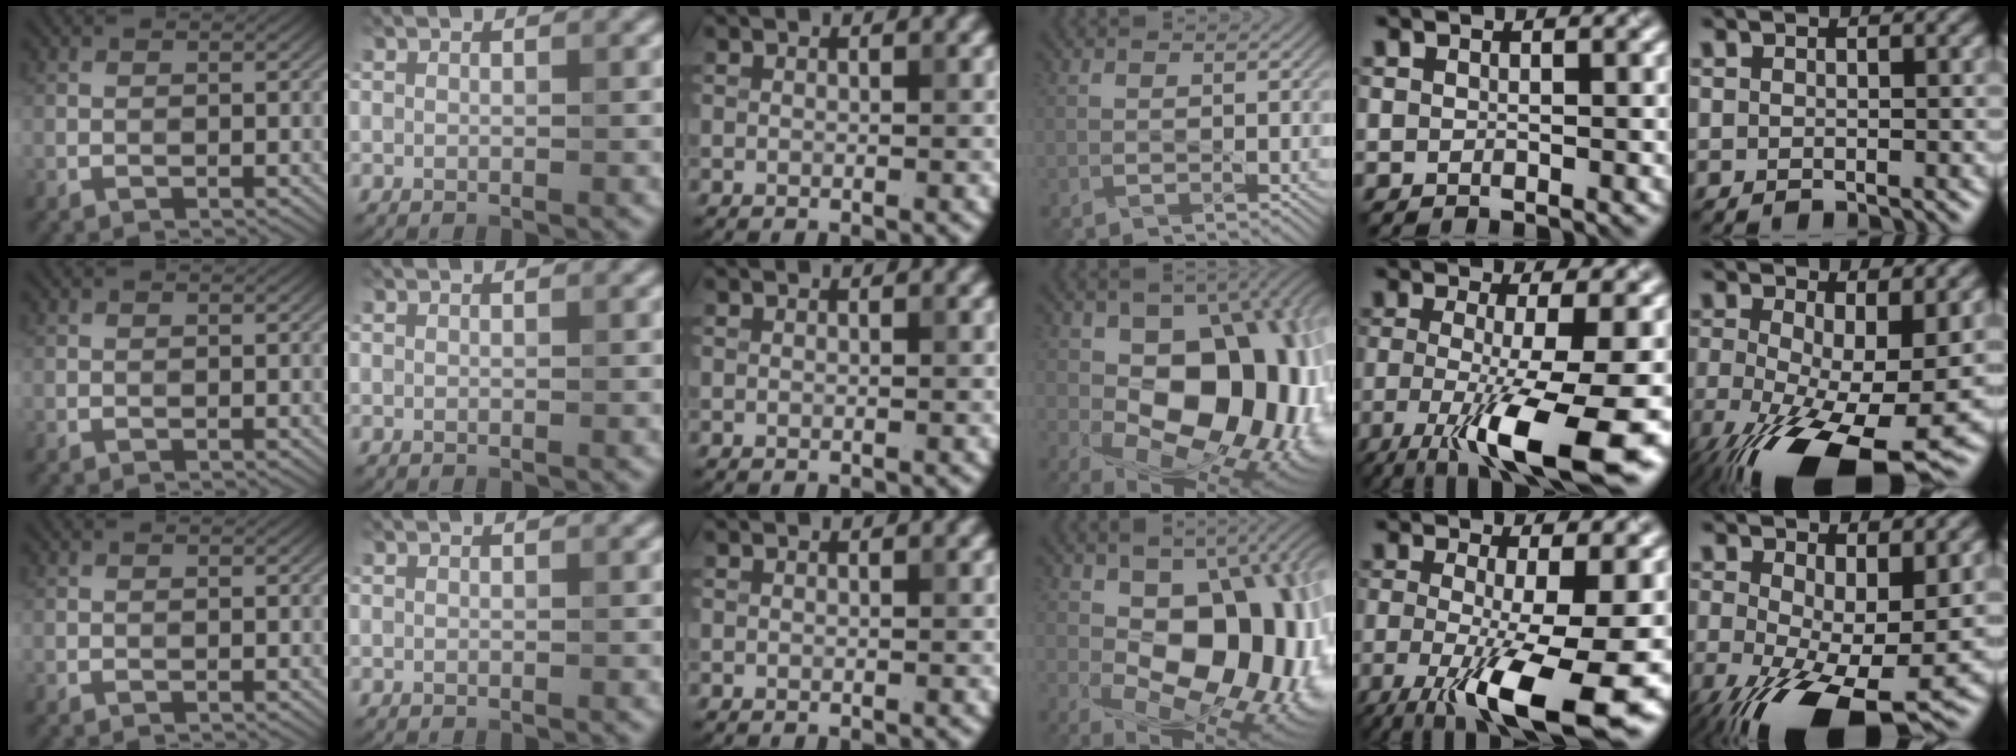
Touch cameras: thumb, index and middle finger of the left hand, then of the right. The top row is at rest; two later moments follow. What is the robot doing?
{"motion": "shake", "object": "tambourine"}